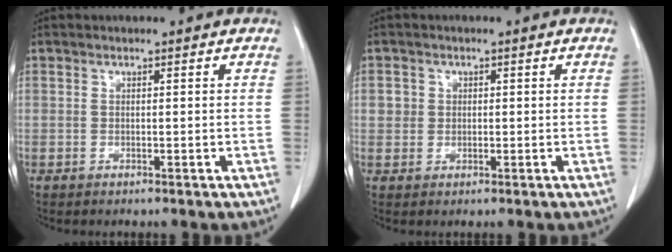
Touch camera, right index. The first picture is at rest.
{"total": 2.2, "force": [0.4, 2.1, 0.4], "torque": [0.000, 0.003, 0.006]}